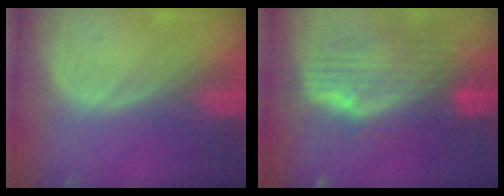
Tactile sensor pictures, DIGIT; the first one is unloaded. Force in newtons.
{"total": 9.9, "press": 8.8, "slide": 4.5}